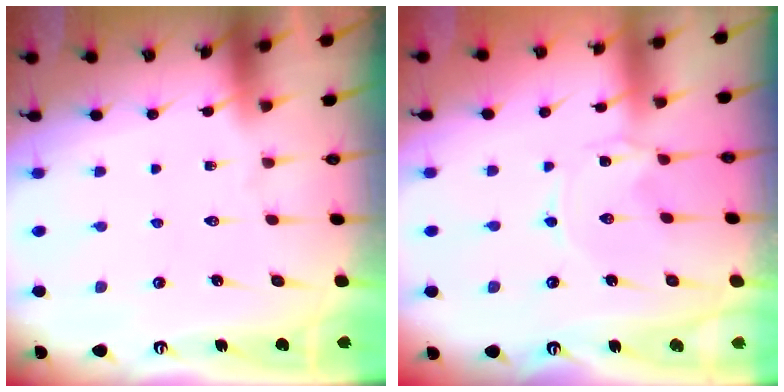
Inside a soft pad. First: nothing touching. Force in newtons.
{"total": 0.0}